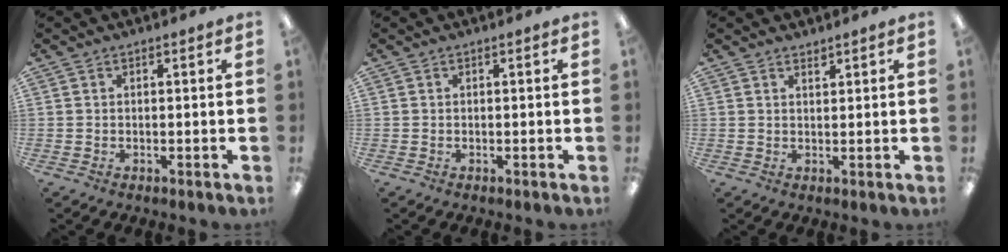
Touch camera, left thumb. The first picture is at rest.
{"total": 0.0}
{"total": 1.4, "force": [1.4, 0.3, 0.2], "torque": [-0.004, -0.002, 0.026]}